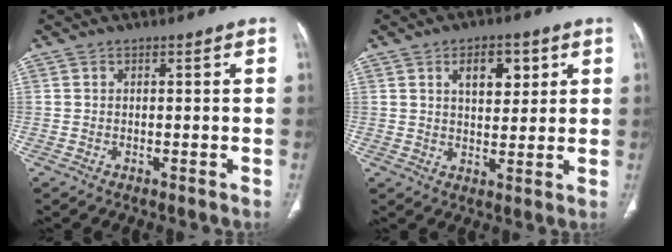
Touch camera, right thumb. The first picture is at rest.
{"total": 7.4, "force": [3.1, 4.0, 5.4], "torque": [-0.059, -0.014, 0.048]}